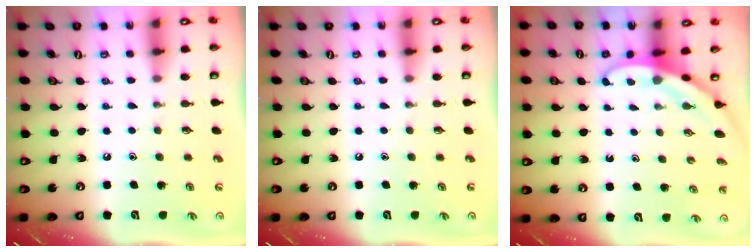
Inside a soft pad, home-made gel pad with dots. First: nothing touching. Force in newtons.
{"total": 0.0}
{"total": 3.5, "press": 3.5, "slide": 0.1}